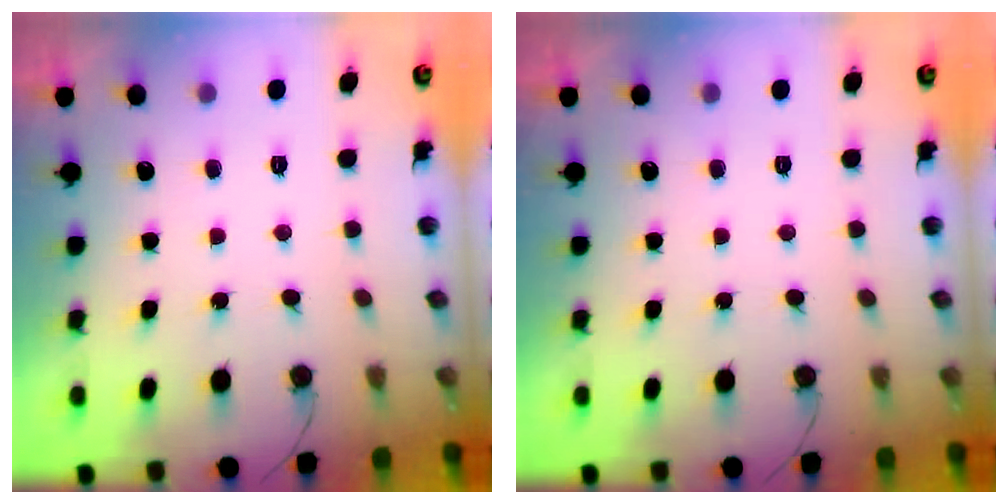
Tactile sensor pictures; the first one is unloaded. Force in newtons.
{"total": 0.0}